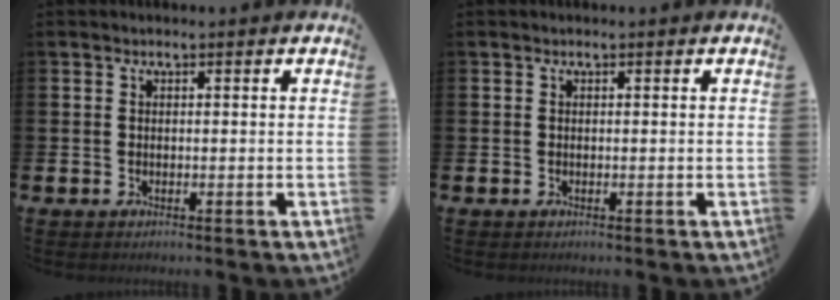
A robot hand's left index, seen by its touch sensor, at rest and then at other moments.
{"total": 0.0}